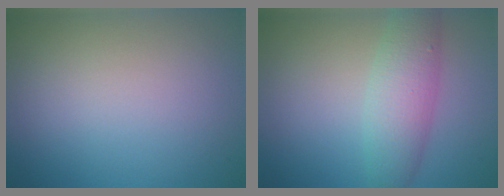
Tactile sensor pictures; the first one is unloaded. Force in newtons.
{"total": 3.4, "press": 3.4, "slide": 0.3}